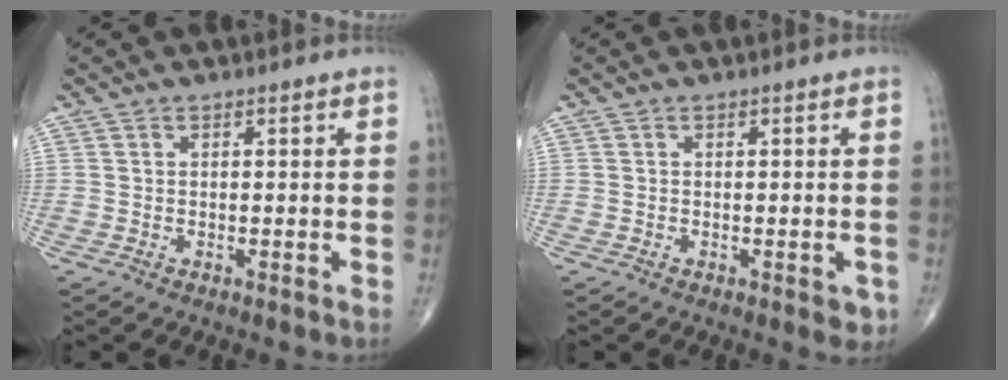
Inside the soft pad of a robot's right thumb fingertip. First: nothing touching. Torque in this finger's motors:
{"motor_torque": [0.26, 0.26, 0.18, 0.08, 0.04]}